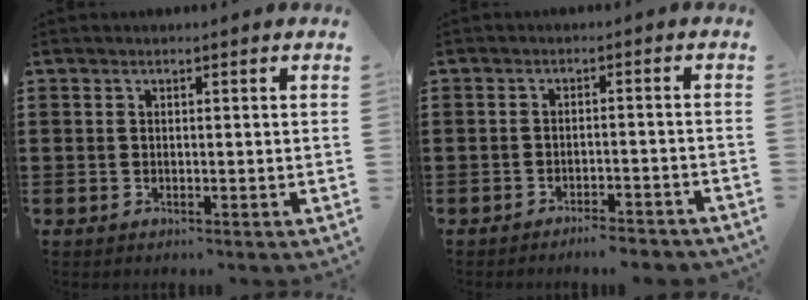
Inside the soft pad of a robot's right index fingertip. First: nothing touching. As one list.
[{"total": 2.7, "force": [-2.7, 0.0, 0.6], "torque": [-0.014, 0.000, -0.055]}]